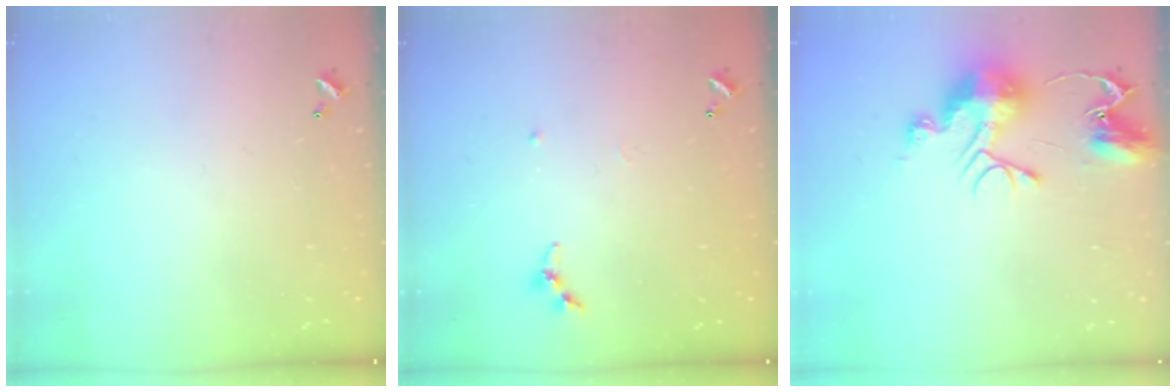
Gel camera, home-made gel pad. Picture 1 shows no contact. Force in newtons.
{"total": 6.2, "press": 6.1, "slide": 0.7}
{"total": 12.0, "press": 12.0, "slide": 1.1}